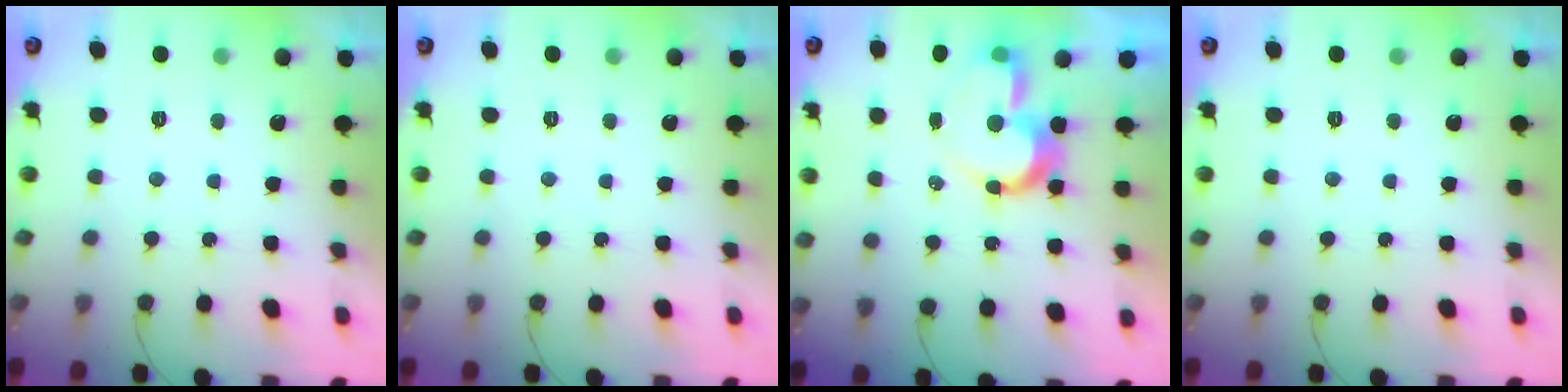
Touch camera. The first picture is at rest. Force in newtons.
{"total": 0.0}
{"total": 10.5, "press": 10.4, "slide": 0.9}
{"total": 0.0}